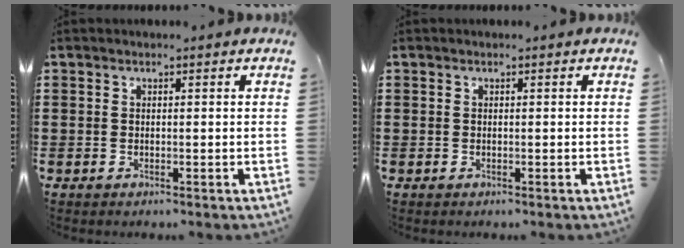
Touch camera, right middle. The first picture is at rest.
{"total": 0.0}